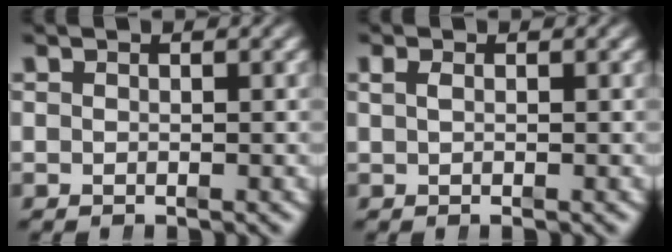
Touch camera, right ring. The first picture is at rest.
{"total": 0.7, "force": [0.1, -0.3, 0.6], "torque": [-0.006, 0.000, 0.007]}